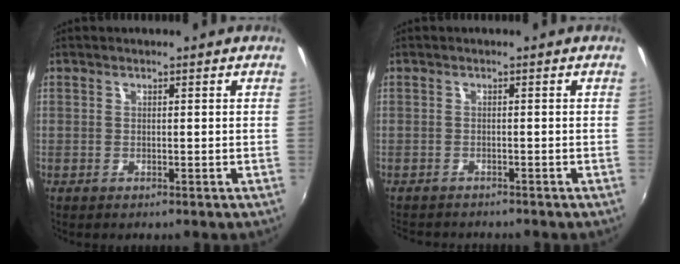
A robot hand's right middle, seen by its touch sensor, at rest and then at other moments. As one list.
[{"total": 4.3, "force": [-4.1, 0.7, 1.1], "torque": [-0.033, -0.018, -0.064]}]